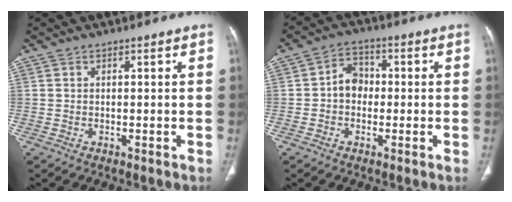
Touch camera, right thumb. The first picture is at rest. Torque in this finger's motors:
{"motor_torque": [0.34, 0.64, 0.52, -0.27, 0.01]}